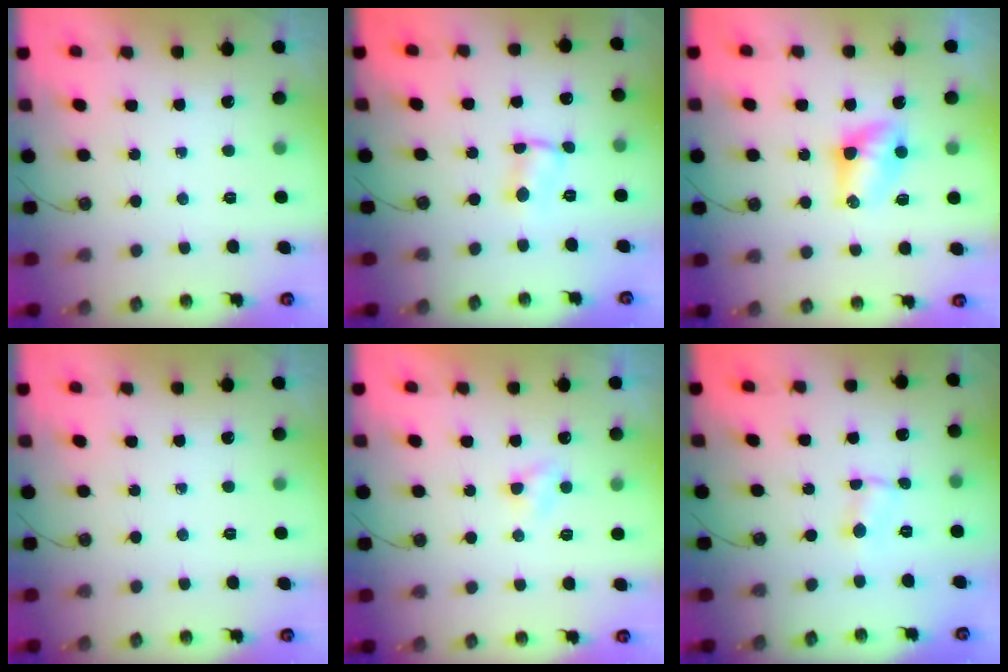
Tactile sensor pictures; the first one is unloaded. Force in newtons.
{"total": 1.5, "press": 1.5, "slide": 0.2}
{"total": 7.8, "press": 6.6, "slide": 4.2}
{"total": 0.0}
{"total": 3.3, "press": 3.2, "slide": 0.5}
{"total": 1.2, "press": 1.2, "slide": 0.2}